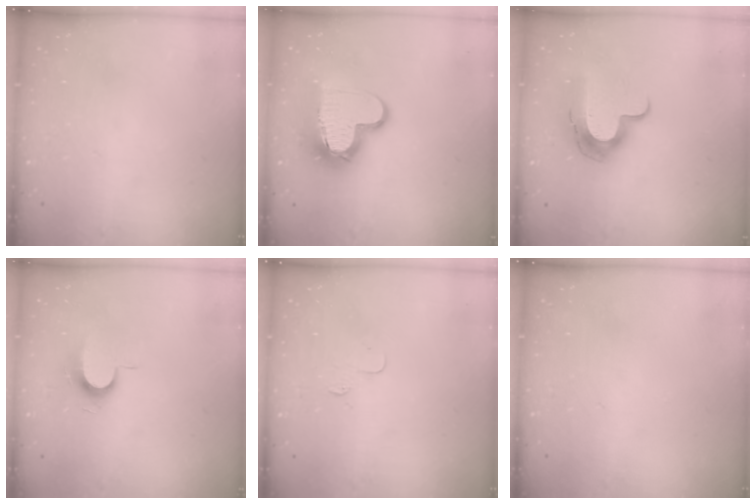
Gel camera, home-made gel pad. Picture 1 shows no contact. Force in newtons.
{"total": 12.7, "press": 12.7, "slide": 1.4}
{"total": 12.2, "press": 12.2, "slide": 0.3}
{"total": 6.9, "press": 6.9, "slide": 0.6}
{"total": 3.6, "press": 3.6, "slide": 0.4}
{"total": 0.0}